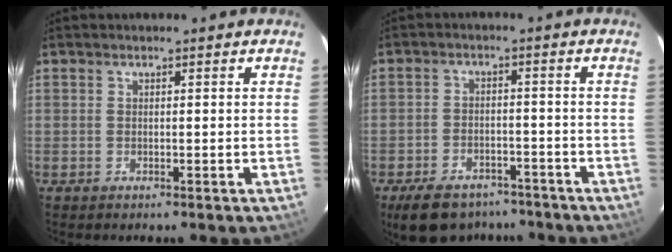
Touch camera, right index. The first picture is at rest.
{"total": 12.6, "force": [-9.5, 6.5, 5.1], "torque": [-0.123, 0.008, -0.131]}